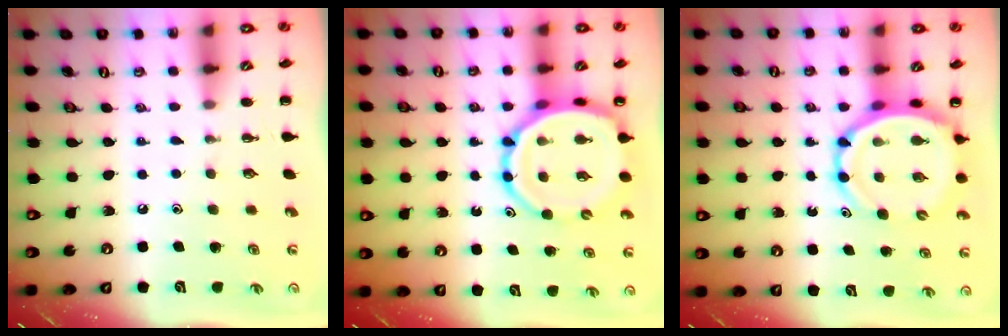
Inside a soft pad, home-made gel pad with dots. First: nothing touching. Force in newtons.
{"total": 13.1, "press": 12.6, "slide": 3.5}
{"total": 8.9, "press": 8.4, "slide": 2.9}